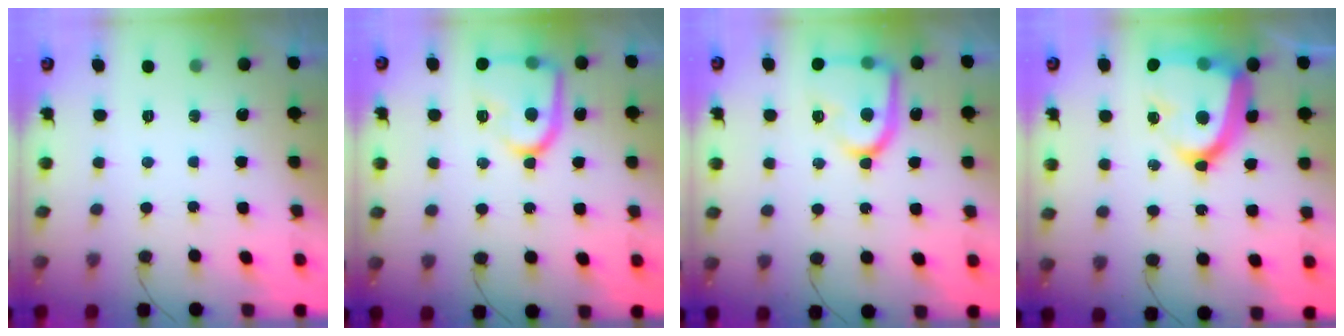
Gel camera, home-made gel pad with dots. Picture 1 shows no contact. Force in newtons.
{"total": 15.6, "press": 15.6, "slide": 1.3}
{"total": 18.1, "press": 18.0, "slide": 1.7}
{"total": 21.2, "press": 21.1, "slide": 2.0}